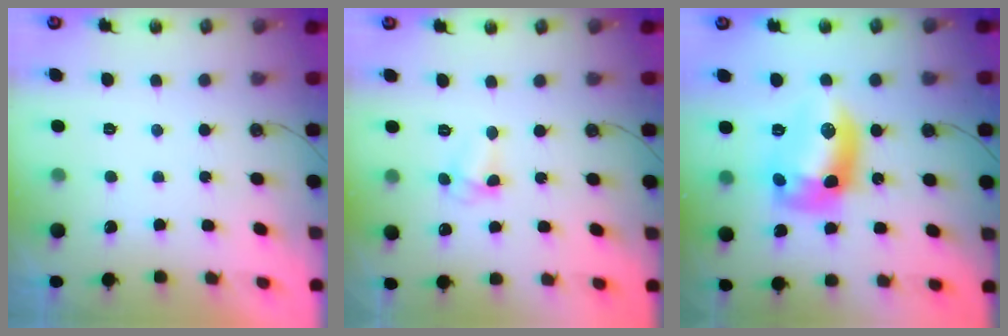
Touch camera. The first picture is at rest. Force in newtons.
{"total": 4.1, "press": 4.1, "slide": 0.0}
{"total": 13.6, "press": 13.6, "slide": 0.9}